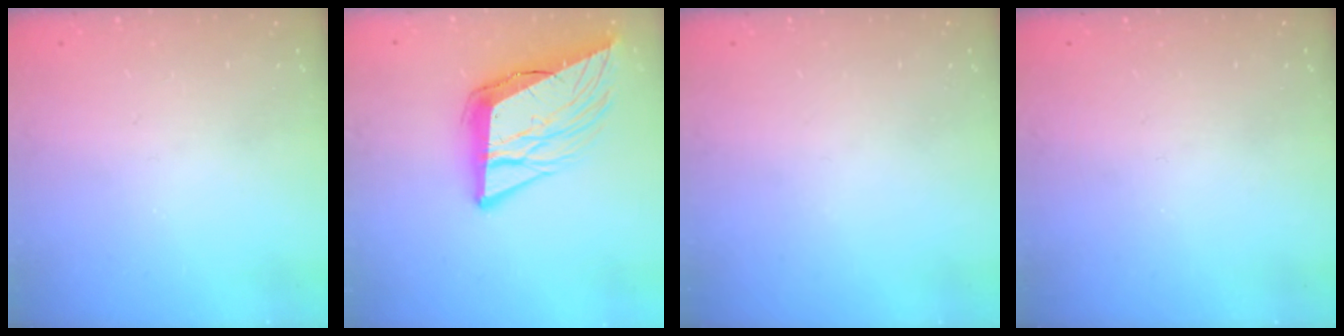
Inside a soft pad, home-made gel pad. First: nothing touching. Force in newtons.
{"total": 15.9, "press": 15.6, "slide": 3.0}
{"total": 0.0}
{"total": 0.0}